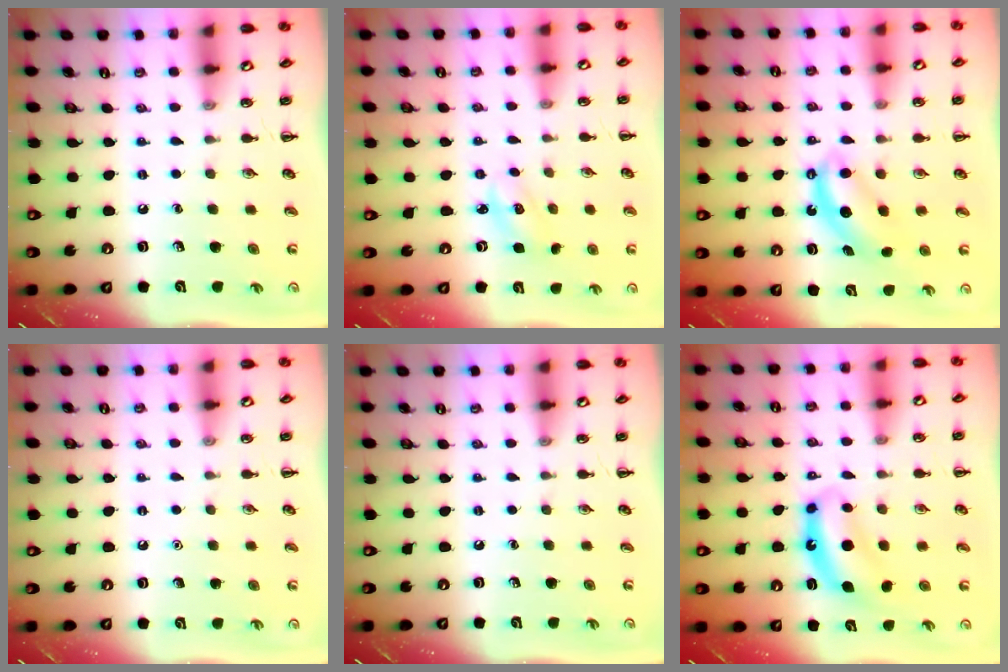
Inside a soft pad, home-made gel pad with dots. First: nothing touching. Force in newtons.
{"total": 2.8, "press": 2.8, "slide": 0.7}
{"total": 6.7, "press": 6.6, "slide": 1.1}
{"total": 1.5, "press": 1.5, "slide": 0.1}
{"total": 0.0}
{"total": 8.2, "press": 8.0, "slide": 1.6}